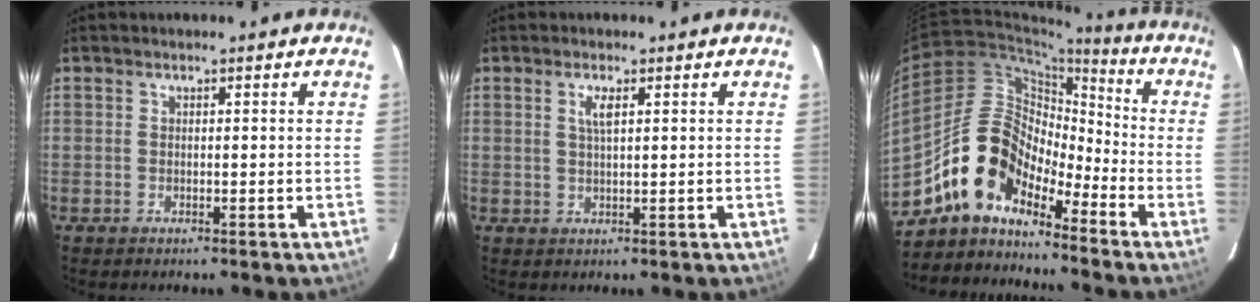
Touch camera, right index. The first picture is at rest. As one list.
[{"total": 2.3, "force": [1.0, 0.5, 2.1], "torque": [-0.040, 0.002, 0.018]}, {"total": 12.0, "force": [-9.5, 5.5, 4.8], "torque": [-0.081, 0.031, -0.189]}]